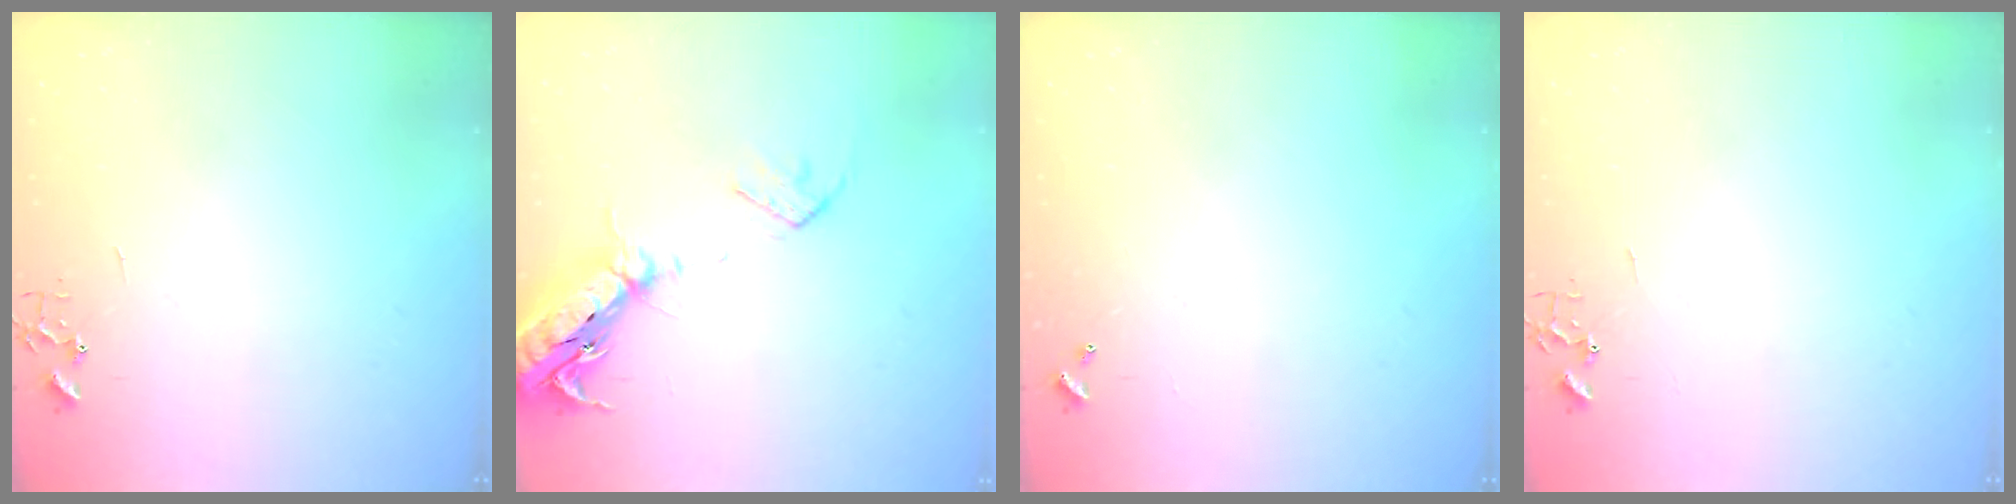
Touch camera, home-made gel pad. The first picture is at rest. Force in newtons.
{"total": 18.4, "press": 17.9, "slide": 4.4}
{"total": 0.0}
{"total": 0.0}